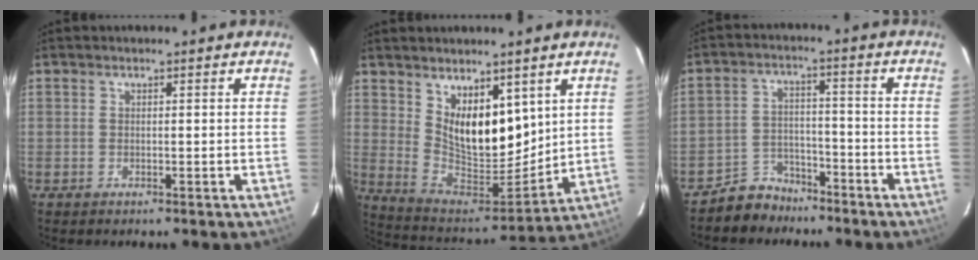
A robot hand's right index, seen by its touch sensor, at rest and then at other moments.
{"total": 13.7, "force": [6.3, 7.4, 9.7], "torque": [-0.165, -0.016, 0.131]}
{"total": 7.1, "force": [-5.7, 4.2, 0.3], "torque": [-0.024, 0.022, -0.091]}